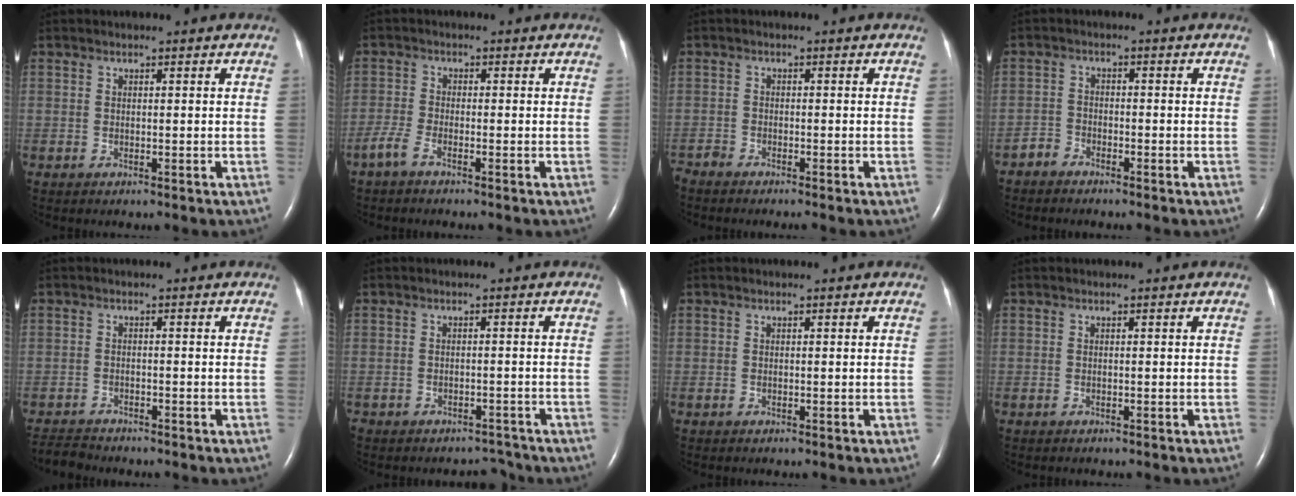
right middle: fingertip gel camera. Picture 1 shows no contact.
{"total": 2.5, "force": [-1.9, 0.4, 1.7], "torque": [-0.047, -0.004, -0.044]}
{"total": 2.2, "force": [-2.1, -0.4, 0.5], "torque": [-0.009, -0.006, -0.041]}
{"total": 2.0, "force": [-1.8, 0.8, -0.1], "torque": [-0.001, 0.001, -0.035]}
{"total": 2.8, "force": [-2.8, 0.2, -0.2], "torque": [0.001, -0.014, -0.050]}
{"total": 3.5, "force": [-3.2, 1.5, -0.3], "torque": [0.007, 0.005, -0.049]}
{"total": 0.0}
{"total": 0.0}